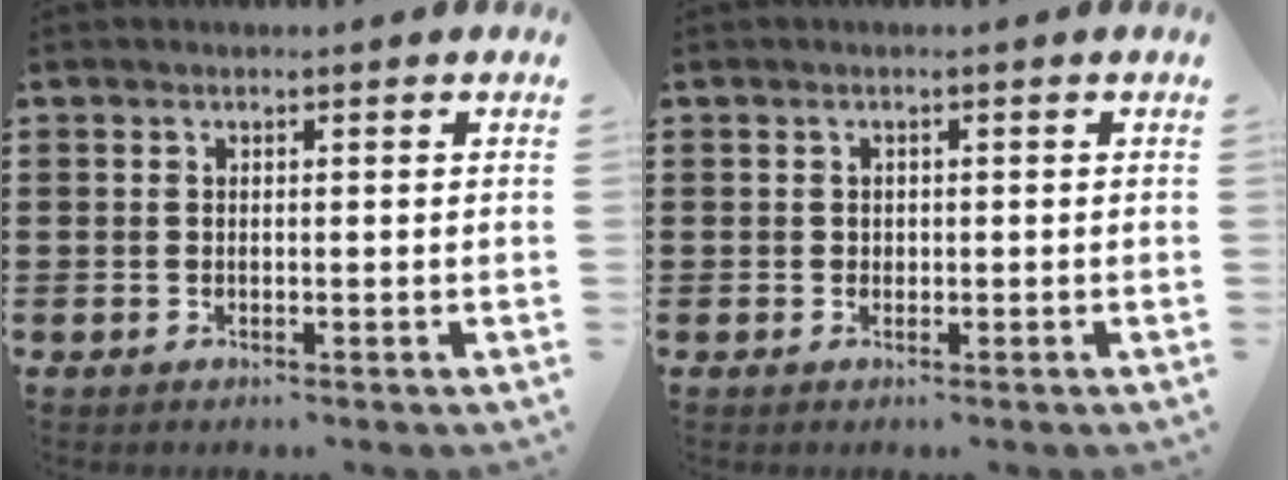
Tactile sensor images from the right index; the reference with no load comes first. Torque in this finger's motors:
{"motor_torque": [0.16, -0.12, 0.00, 0.00]}